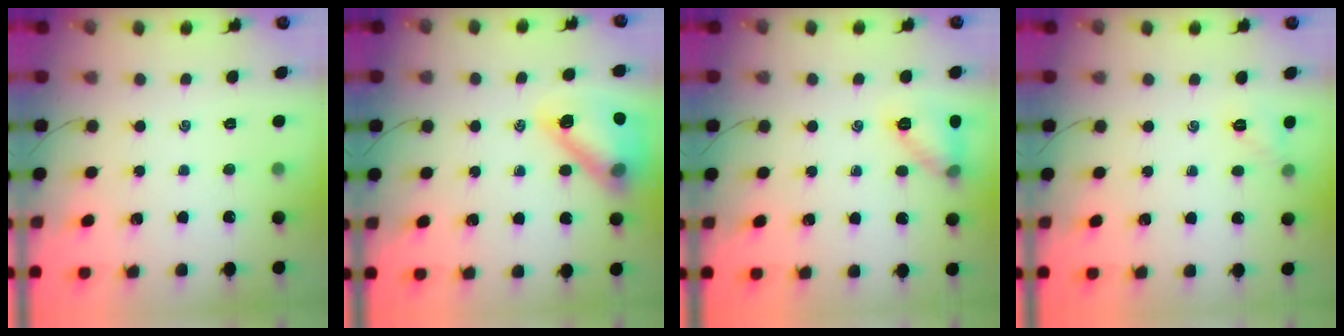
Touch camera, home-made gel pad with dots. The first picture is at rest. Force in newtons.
{"total": 16.6, "press": 16.5, "slide": 2.1}
{"total": 9.4, "press": 9.3, "slide": 0.9}
{"total": 5.9, "press": 5.6, "slide": 1.6}